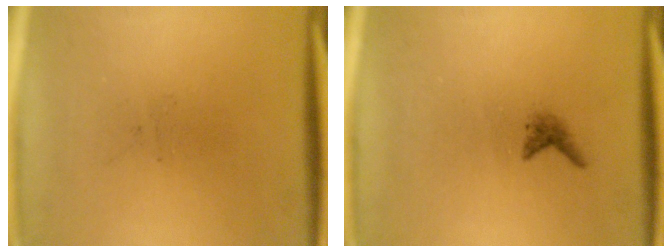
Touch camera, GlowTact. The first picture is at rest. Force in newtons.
{"total": 1.0}